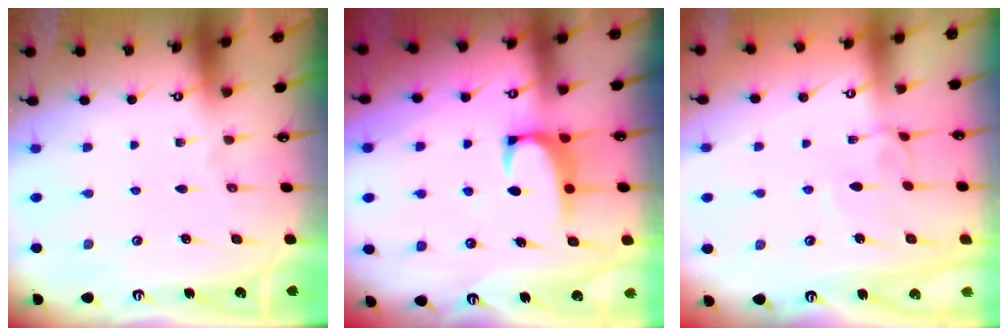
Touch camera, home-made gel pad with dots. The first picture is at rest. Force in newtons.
{"total": 2.0, "press": 1.9, "slide": 0.7}
{"total": 2.5, "press": 2.5, "slide": 0.3}